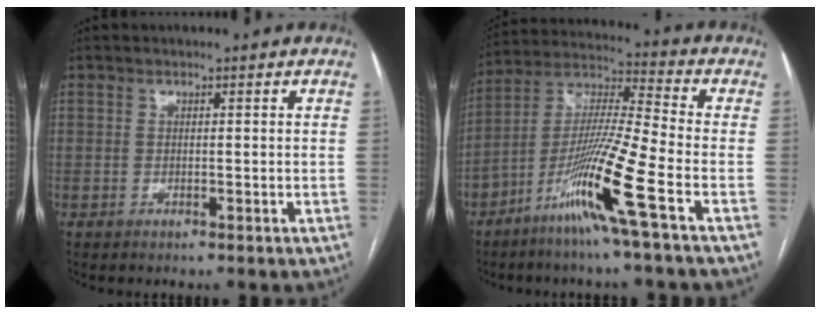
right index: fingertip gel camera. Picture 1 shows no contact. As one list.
[{"total": 13.6, "force": [-6.5, -1.2, 11.9], "torque": [-0.231, -0.014, -0.130]}]